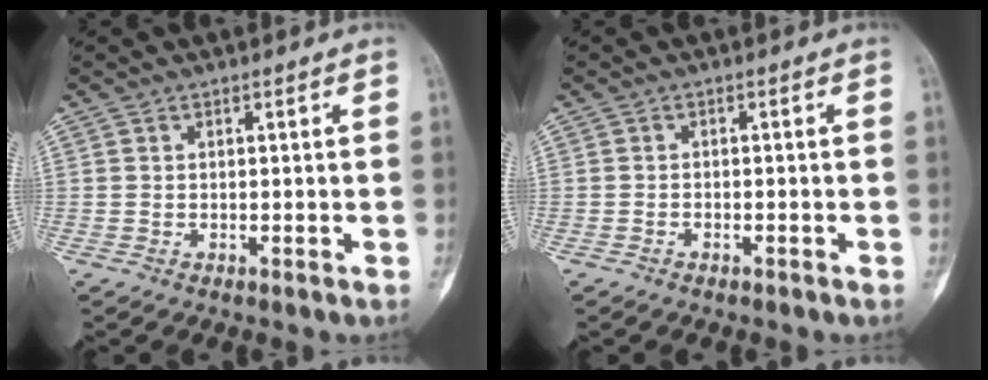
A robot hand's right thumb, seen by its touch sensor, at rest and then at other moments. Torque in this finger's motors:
{"motor_torque": [-0.52, -0.32, -0.02, -0.06, 0.03]}